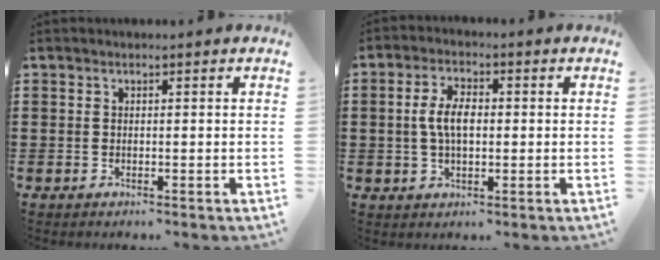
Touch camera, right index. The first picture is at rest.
{"total": 5.5, "force": [0.1, 2.7, 4.8], "torque": [-0.108, 0.004, -0.005]}